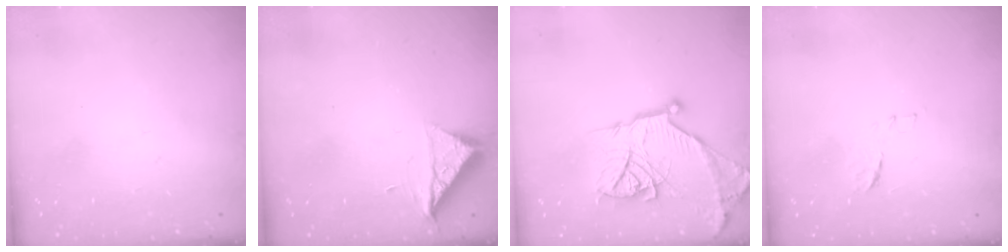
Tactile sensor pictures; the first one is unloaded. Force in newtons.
{"total": 6.6, "press": 6.6, "slide": 0.3}
{"total": 18.7, "press": 18.6, "slide": 1.4}
{"total": 6.8, "press": 6.8, "slide": 0.5}